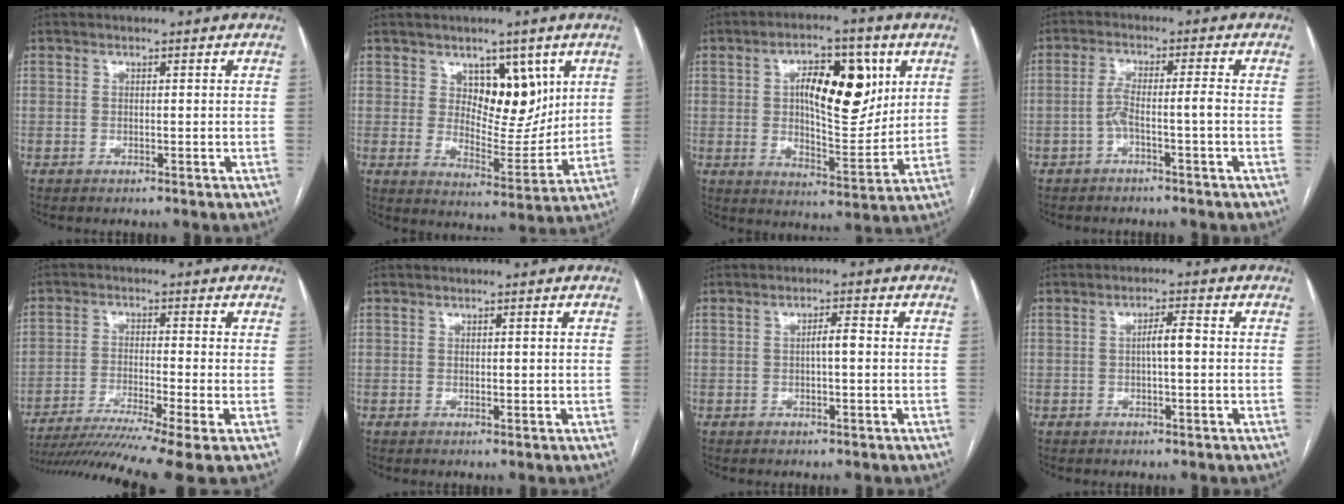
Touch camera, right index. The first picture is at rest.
{"total": 9.3, "force": [4.4, 5.0, 6.6], "torque": [-0.090, -0.003, 0.079]}
{"total": 13.6, "force": [4.0, 5.4, 11.8], "torque": [-0.184, 0.016, 0.068]}
{"total": 3.8, "force": [-1.6, -0.3, 3.4], "torque": [-0.067, 0.016, -0.027]}
{"total": 13.3, "force": [-10.2, -1.6, 8.4], "torque": [-0.143, -0.028, -0.167]}
{"total": 0.8, "force": [0.1, 0.4, 0.7], "torque": [-0.010, -0.002, 0.003]}
{"total": 2.1, "force": [-0.2, 0.3, 2.1], "torque": [-0.035, 0.004, -0.003]}
{"total": 2.9, "force": [-0.1, 0.4, 2.9], "torque": [-0.049, 0.004, -0.002]}